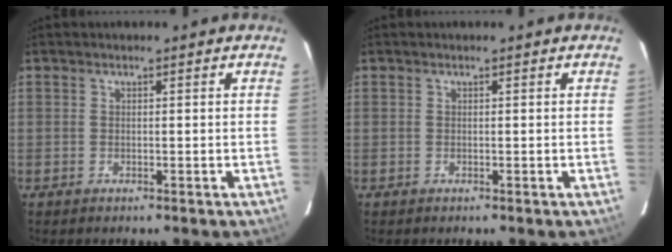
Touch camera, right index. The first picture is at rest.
{"total": 0.0}